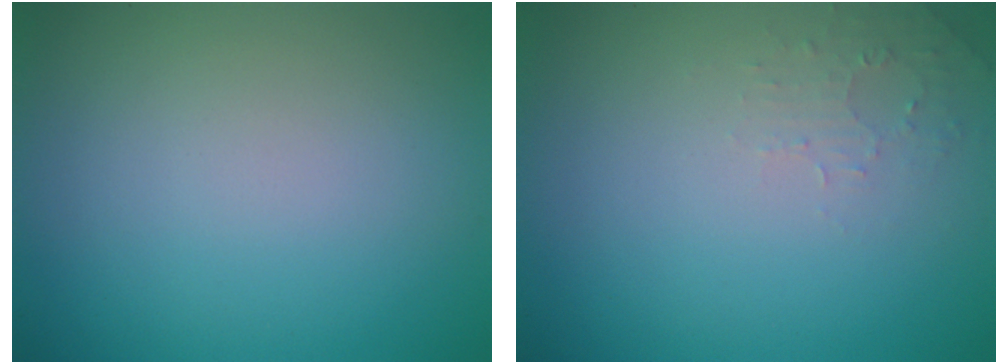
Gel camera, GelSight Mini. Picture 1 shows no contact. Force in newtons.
{"total": 1.3, "press": 1.2, "slide": 0.3}